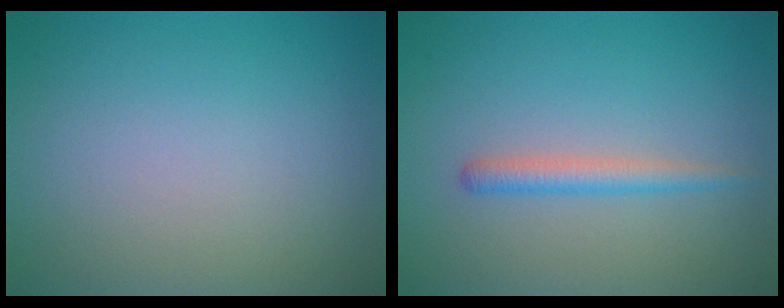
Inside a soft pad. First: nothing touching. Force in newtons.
{"total": 1.9, "press": 1.8, "slide": 0.2}